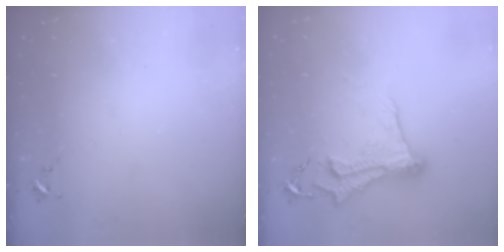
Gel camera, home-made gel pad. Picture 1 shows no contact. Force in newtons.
{"total": 13.1, "press": 13.1, "slide": 1.5}